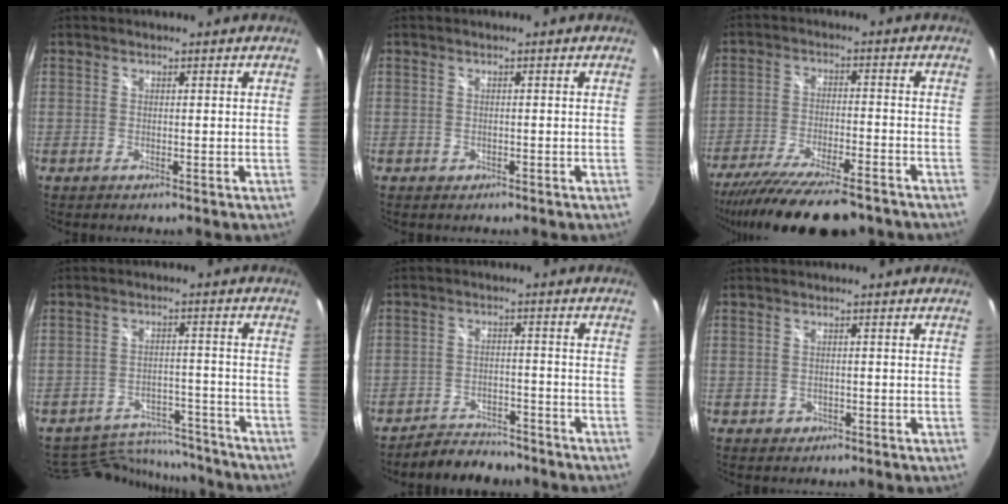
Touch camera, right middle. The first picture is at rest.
{"total": 1.0, "force": [-0.5, 0.8, 0.2], "torque": [-0.005, -0.003, -0.004]}
{"total": 19.0, "force": [-15.6, 4.0, 9.9], "torque": [-0.195, -0.045, -0.246]}
{"total": 15.6, "force": [-14.3, 5.4, 3.2], "torque": [-0.081, 0.026, -0.188]}
{"total": 7.4, "force": [-6.8, 2.5, 1.5], "torque": [-0.049, 0.007, -0.099]}
{"total": 1.9, "force": [-0.8, 1.7, 0.4], "torque": [-0.010, -0.003, -0.008]}